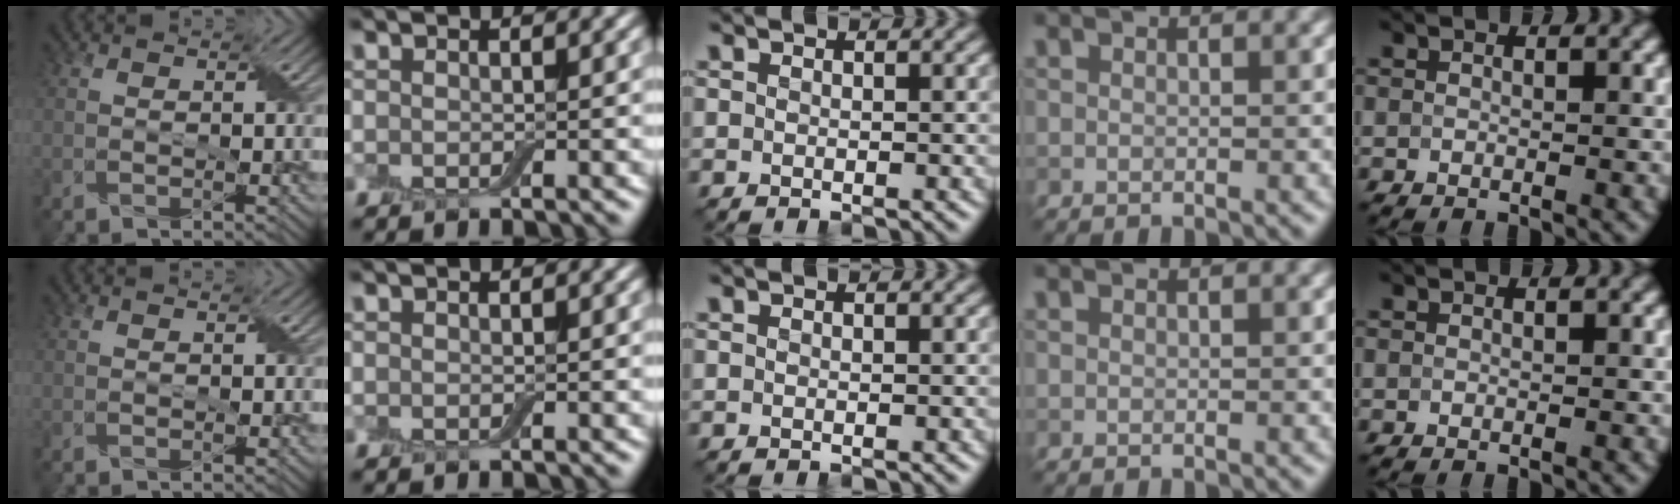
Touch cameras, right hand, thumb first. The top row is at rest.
{}